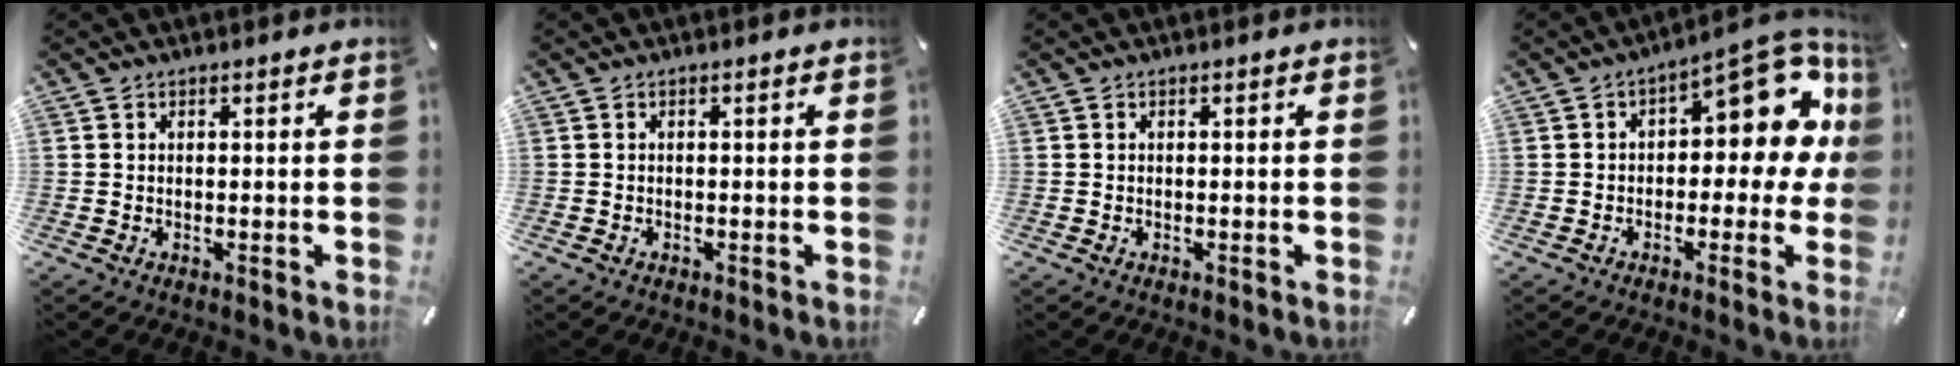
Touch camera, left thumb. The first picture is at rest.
{"total": 0.6, "force": [-0.4, 0.3, 0.2], "torque": [-0.004, 0.001, -0.009]}
{"total": 0.0}
{"total": 11.7, "force": [4.3, 5.9, 9.1], "torque": [-0.111, -0.035, 0.072]}